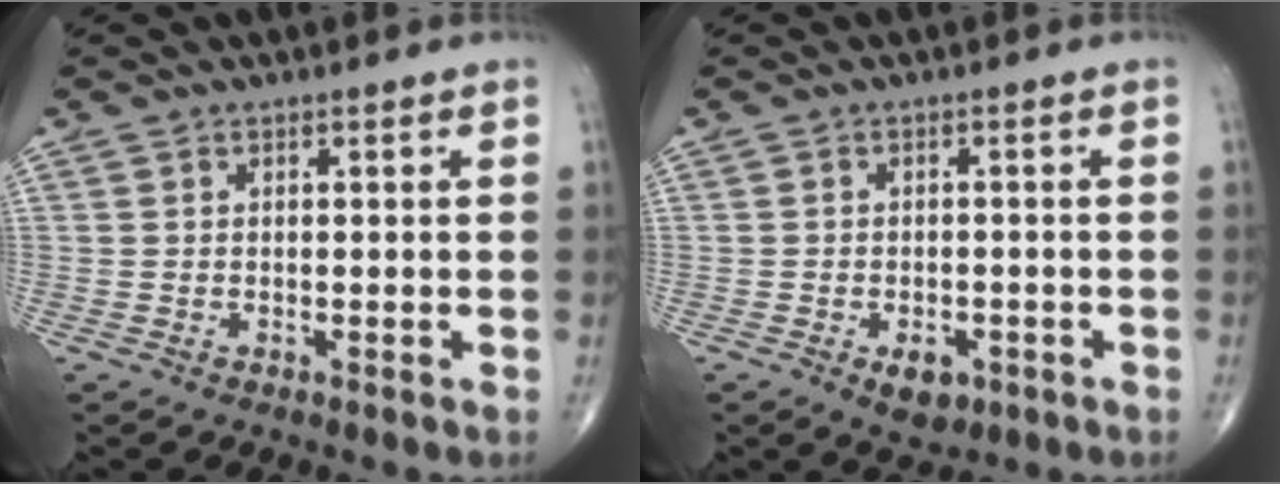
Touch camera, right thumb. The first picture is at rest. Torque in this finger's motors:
{"motor_torque": [1.30, 0.82, 0.29, -0.37, 0.02]}